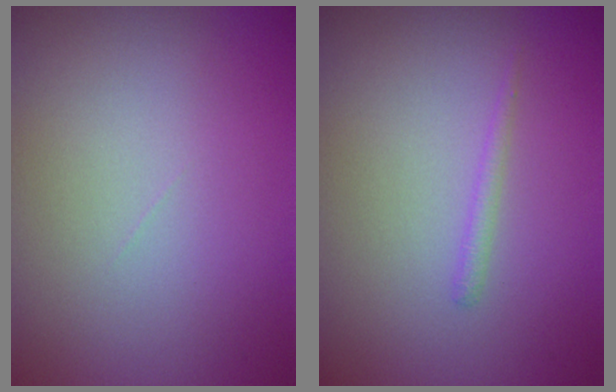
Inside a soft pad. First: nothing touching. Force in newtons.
{"total": 0.8, "press": 0.8, "slide": 0.1}